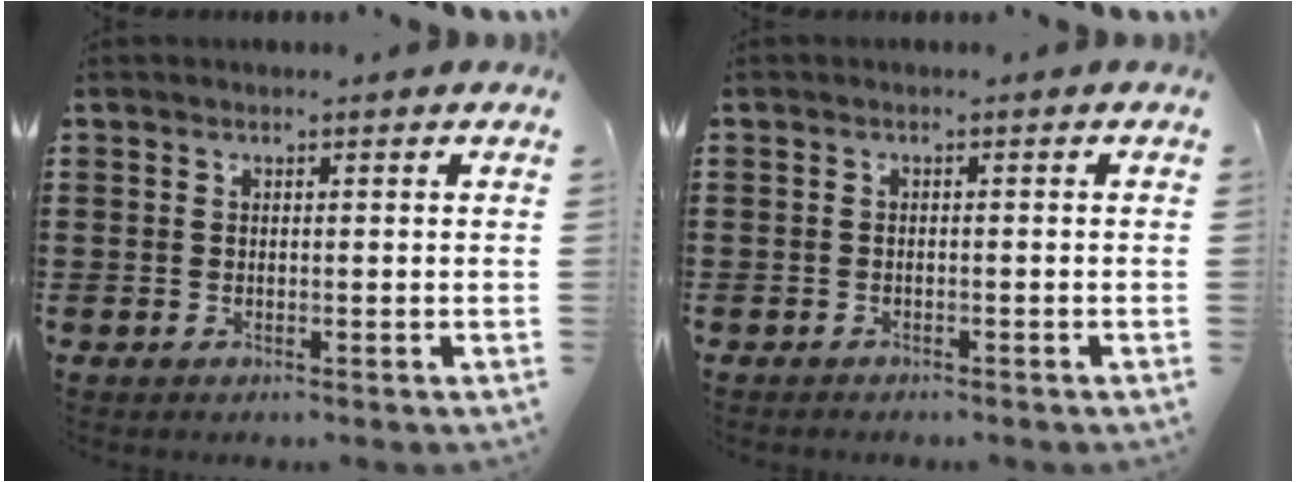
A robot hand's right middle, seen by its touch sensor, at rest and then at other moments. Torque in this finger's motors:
{"motor_torque": [0.45, 0.30, 0.28, 0.08]}